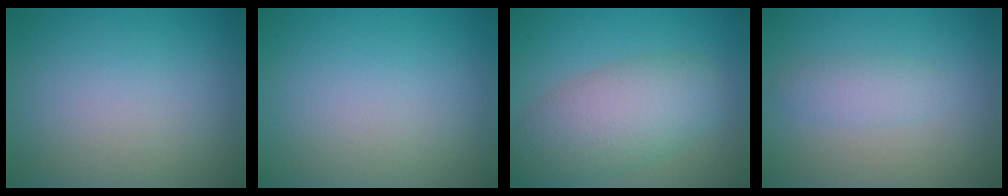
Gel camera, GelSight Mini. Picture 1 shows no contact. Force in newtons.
{"total": 0.0}
{"total": 6.6, "press": 6.6, "slide": 0.4}
{"total": 1.8, "press": 1.8, "slide": 0.1}